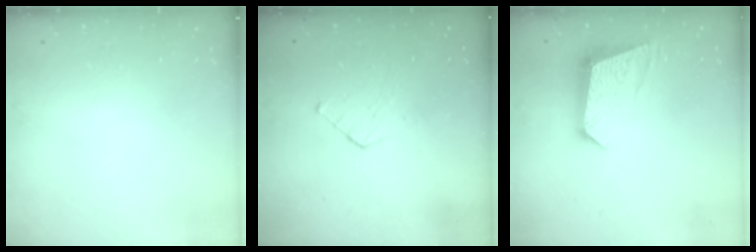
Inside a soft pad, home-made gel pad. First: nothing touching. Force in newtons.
{"total": 6.3, "press": 6.2, "slide": 0.5}
{"total": 10.4, "press": 10.4, "slide": 0.3}